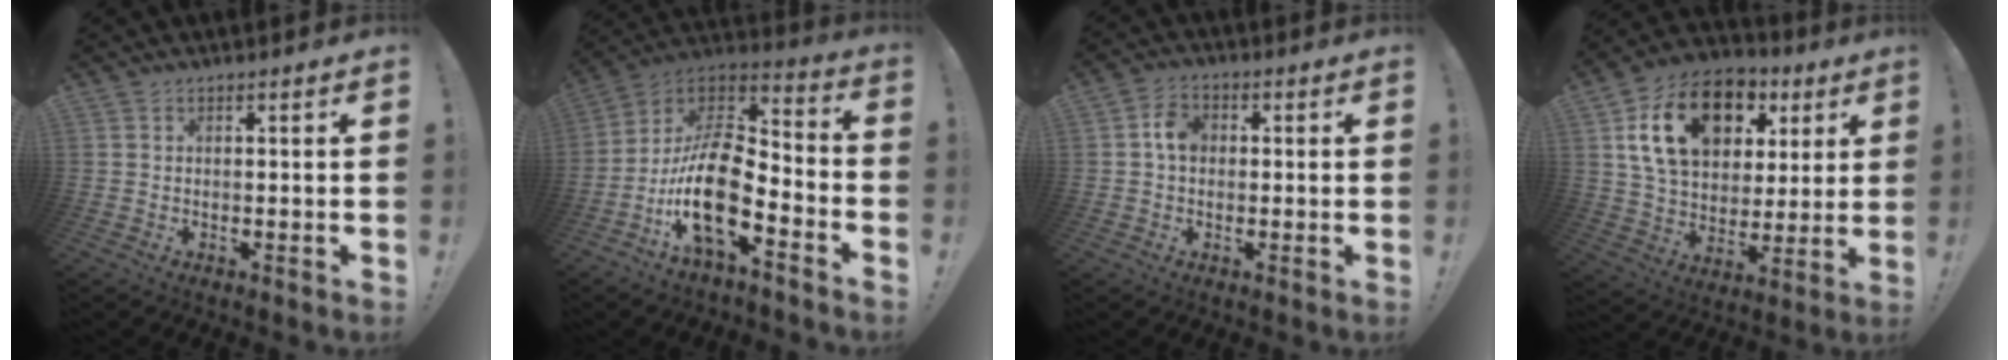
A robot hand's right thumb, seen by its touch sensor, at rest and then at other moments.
{"total": 17.2, "force": [-6.6, 7.5, 14.0], "torque": [-0.292, 0.025, -0.115]}
{"total": 5.7, "force": [0.4, 4.2, 3.8], "torque": [-0.062, 0.013, 0.006]}
{"total": 20.3, "force": [8.3, 13.8, 12.3], "torque": [-0.202, -0.022, 0.156]}